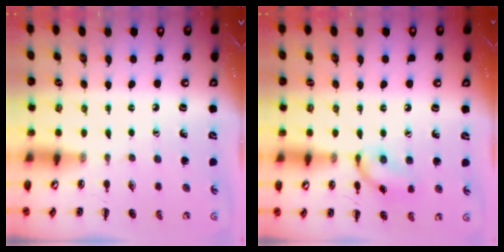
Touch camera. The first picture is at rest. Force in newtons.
{"total": 9.9, "press": 9.9, "slide": 0.5}